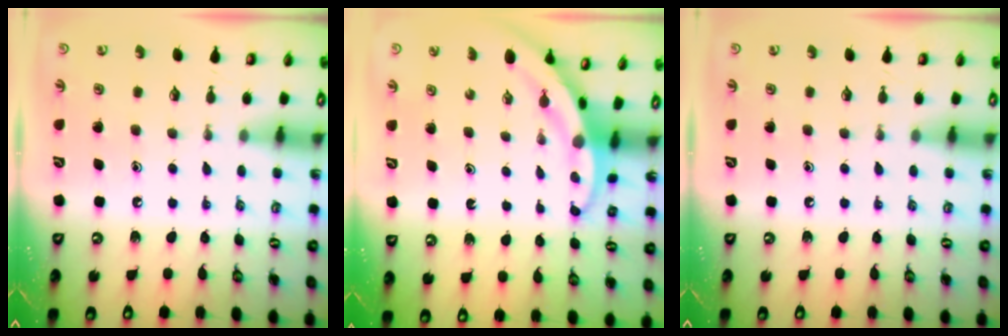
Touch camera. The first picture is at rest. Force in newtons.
{"total": 2.8, "press": 2.8, "slide": 0.3}
{"total": 0.0}